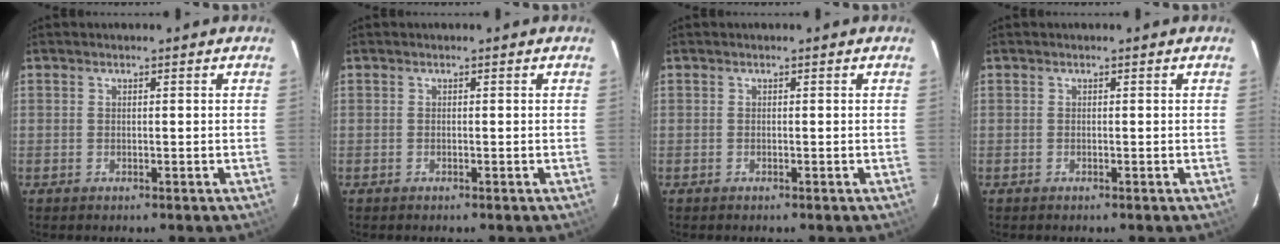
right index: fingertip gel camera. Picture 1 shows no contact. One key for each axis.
{"total": 0.0}
{"total": 0.0}
{"total": 0.0}